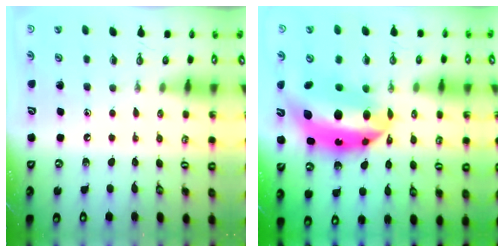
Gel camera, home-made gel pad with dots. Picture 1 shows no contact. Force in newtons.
{"total": 18.4, "press": 18.3, "slide": 1.6}